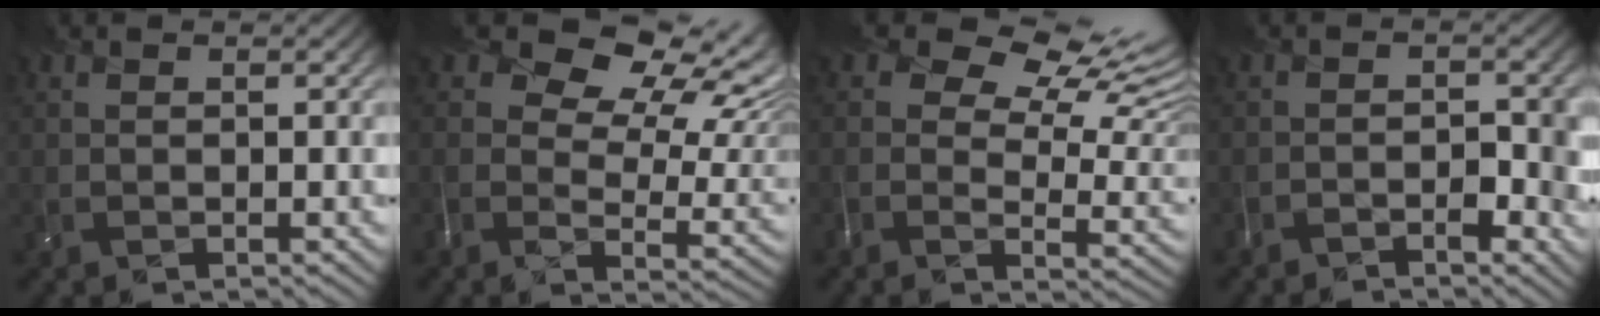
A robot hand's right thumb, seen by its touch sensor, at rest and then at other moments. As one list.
[{"total": 12.2, "force": [6.6, 6.7, 7.8], "torque": [-0.130, 0.010, 0.107]}, {"total": 10.9, "force": [6.3, 5.2, 7.2], "torque": [-0.123, 0.008, 0.103]}, {"total": 3.3, "force": [-2.8, 0.9, 1.6], "torque": [-0.009, -0.001, -0.042]}]